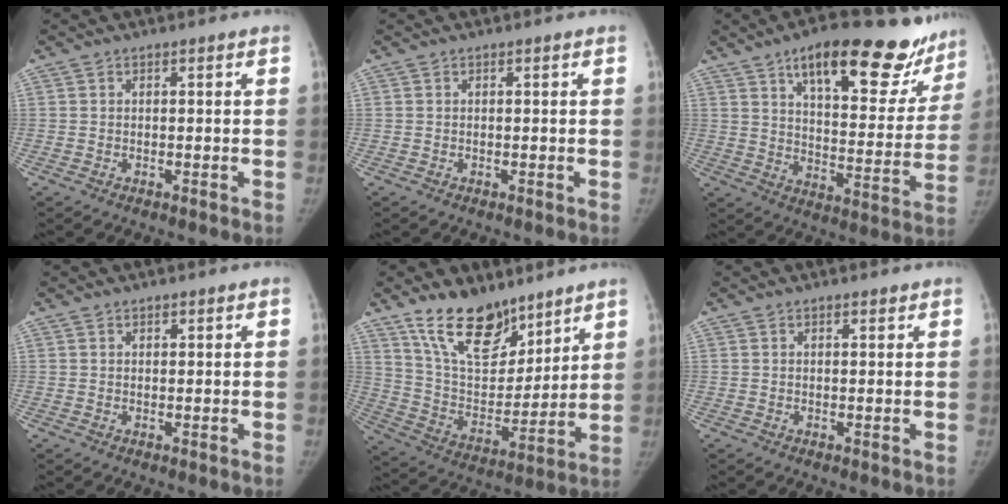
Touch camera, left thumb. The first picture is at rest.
{"total": 0.0}
{"total": 25.6, "force": [17.6, 9.4, 16.0], "torque": [-0.181, -0.064, 0.246]}
{"total": 0.6, "force": [0.4, 0.4, 0.2], "torque": [0.005, -0.002, 0.005]}
{"total": 17.0, "force": [12.2, 8.4, 8.4], "torque": [-0.094, -0.073, 0.227]}
{"total": 0.9, "force": [0.7, 0.4, 0.5], "torque": [-0.008, -0.004, 0.010]}